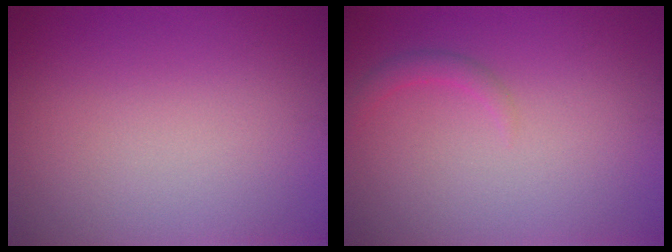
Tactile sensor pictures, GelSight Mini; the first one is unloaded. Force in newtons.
{"total": 1.1, "press": 1.1, "slide": 0.1}